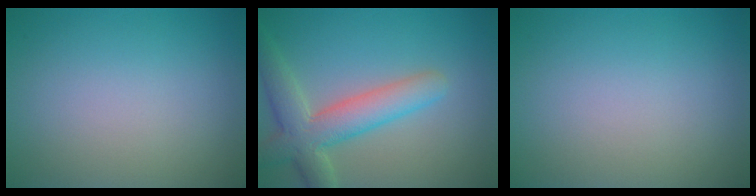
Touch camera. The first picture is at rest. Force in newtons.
{"total": 5.7, "press": 5.6, "slide": 0.7}
{"total": 0.0}